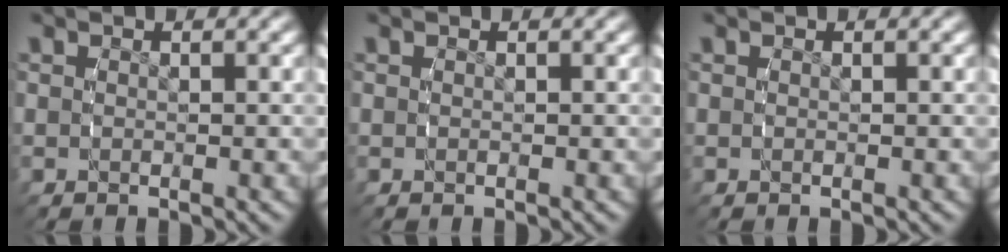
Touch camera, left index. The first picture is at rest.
{"total": 0.0}
{"total": 0.0}